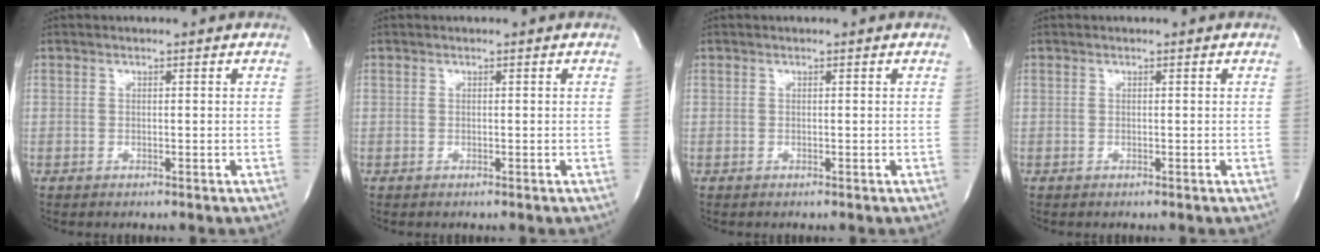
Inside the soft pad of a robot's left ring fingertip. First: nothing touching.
{"total": 0.0}
{"total": 0.0}
{"total": 0.0}